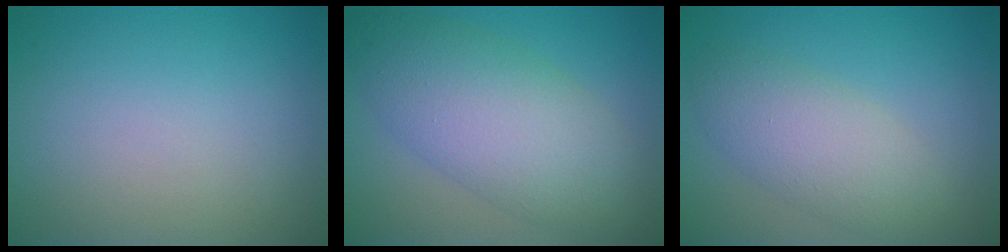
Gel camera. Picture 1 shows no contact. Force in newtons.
{"total": 8.1, "press": 8.1, "slide": 0.2}
{"total": 4.4, "press": 4.4, "slide": 0.0}